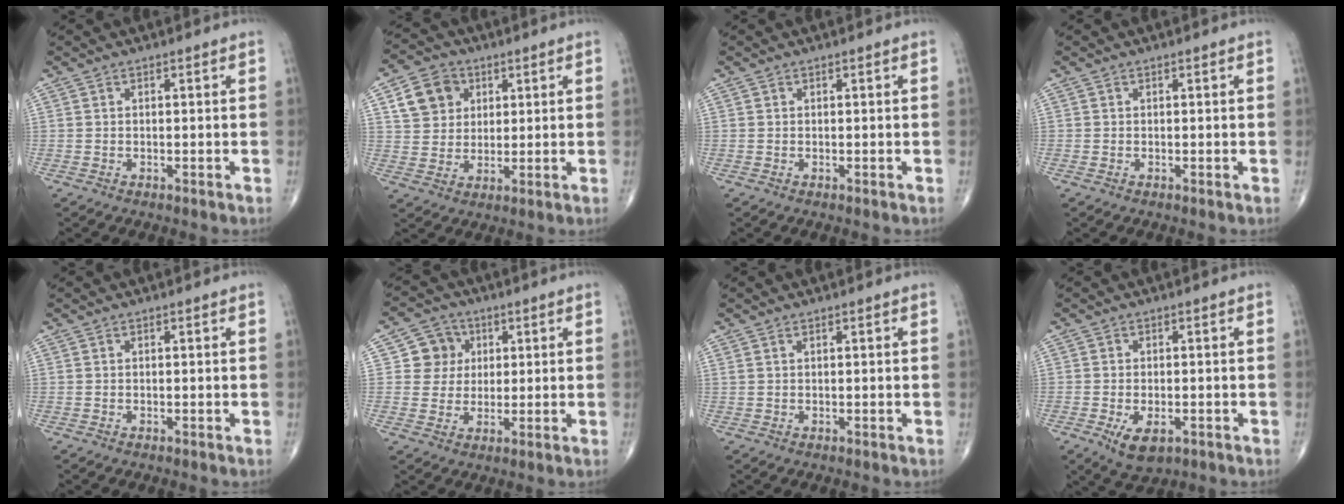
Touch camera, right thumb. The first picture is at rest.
{"total": 8.9, "force": [3.4, 7.4, 3.6], "torque": [-0.037, -0.004, 0.062]}
{"total": 0.0}
{"total": 0.0}
{"total": 0.0}
{"total": 6.7, "force": [1.7, 6.3, 1.4], "torque": [0.013, 0.003, 0.023]}
{"total": 0.5, "force": [0.4, 0.2, 0.3], "torque": [-0.010, 0.007, 0.012]}
{"total": 5.5, "force": [-2.1, 2.9, 4.2], "torque": [-0.070, -0.004, -0.025]}